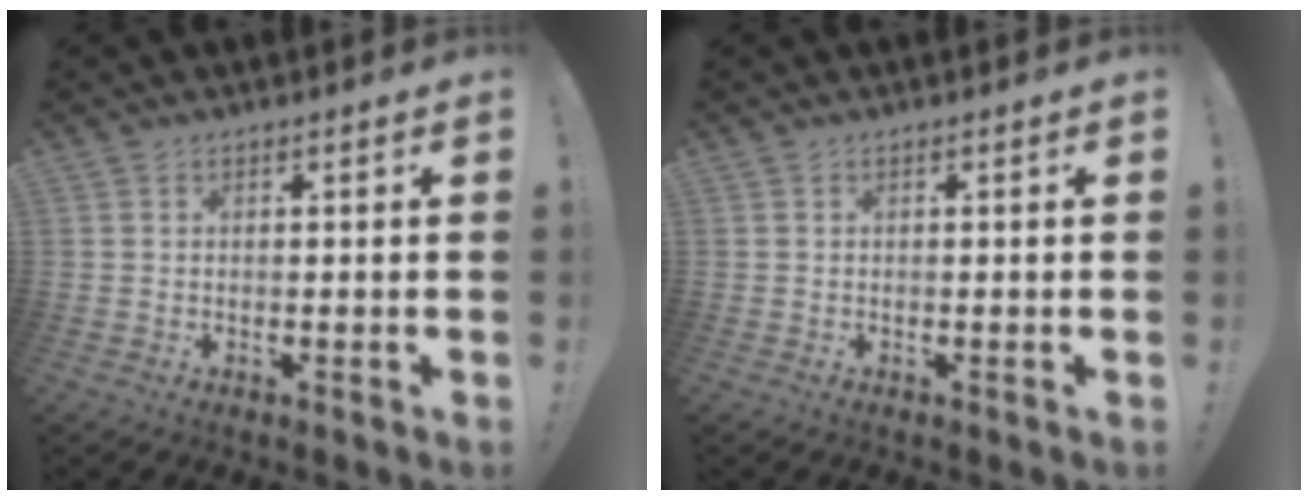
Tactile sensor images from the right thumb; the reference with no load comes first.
{"total": 0.0}